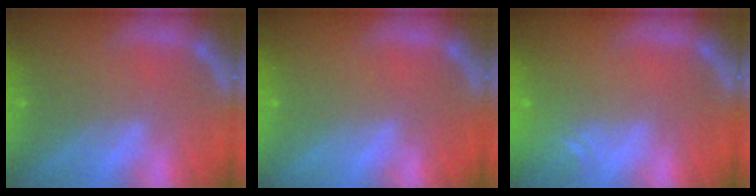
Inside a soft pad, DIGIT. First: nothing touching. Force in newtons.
{"total": 0.0}
{"total": 3.0}